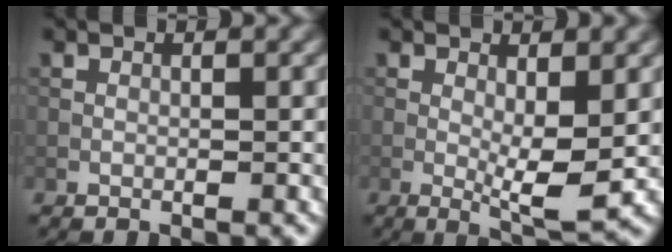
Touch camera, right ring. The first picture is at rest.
{"total": 4.3, "force": [-0.1, 1.0, 4.2], "torque": [-0.071, -0.009, -0.001]}